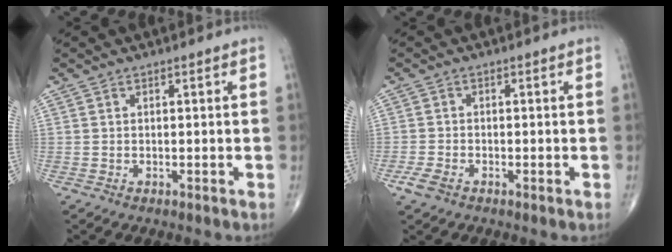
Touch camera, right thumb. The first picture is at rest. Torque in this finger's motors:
{"motor_torque": [0.82, 0.38, 0.19, -0.49, 0.03]}